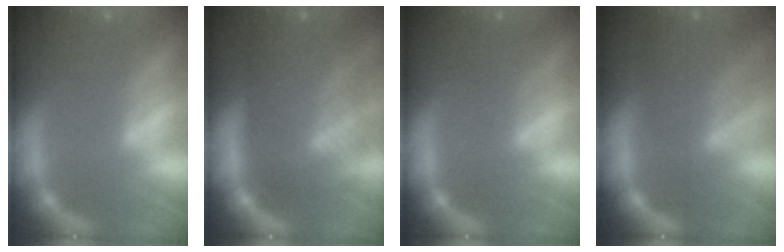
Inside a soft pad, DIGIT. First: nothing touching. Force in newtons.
{"total": 9.5}
{"total": 1.9}
{"total": 6.5}